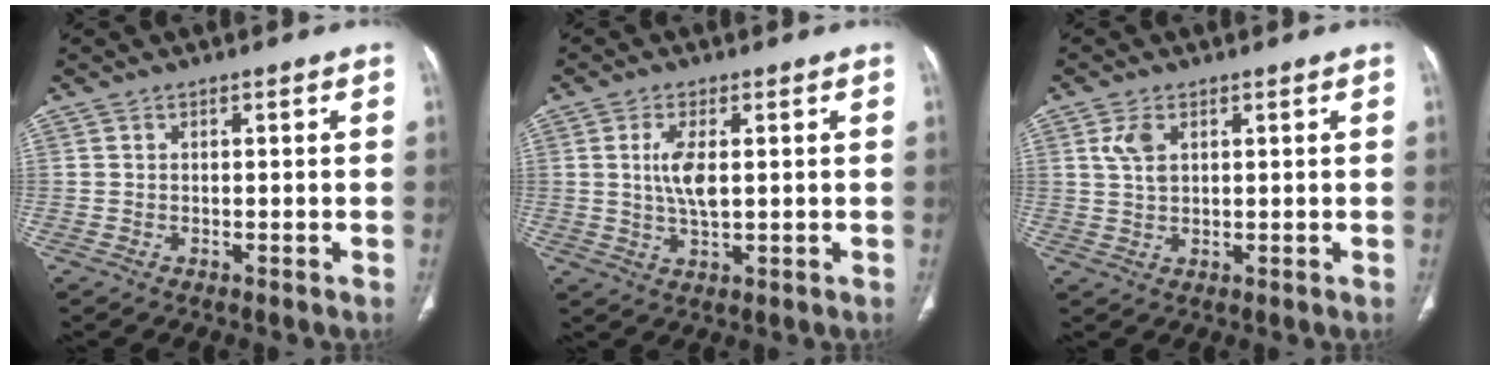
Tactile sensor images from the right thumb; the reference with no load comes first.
{"total": 5.6, "force": [0.9, 2.1, 5.1], "torque": [-0.110, -0.008, 0.021]}
{"total": 3.7, "force": [1.5, 2.0, 2.7], "torque": [-0.055, 0.000, 0.035]}